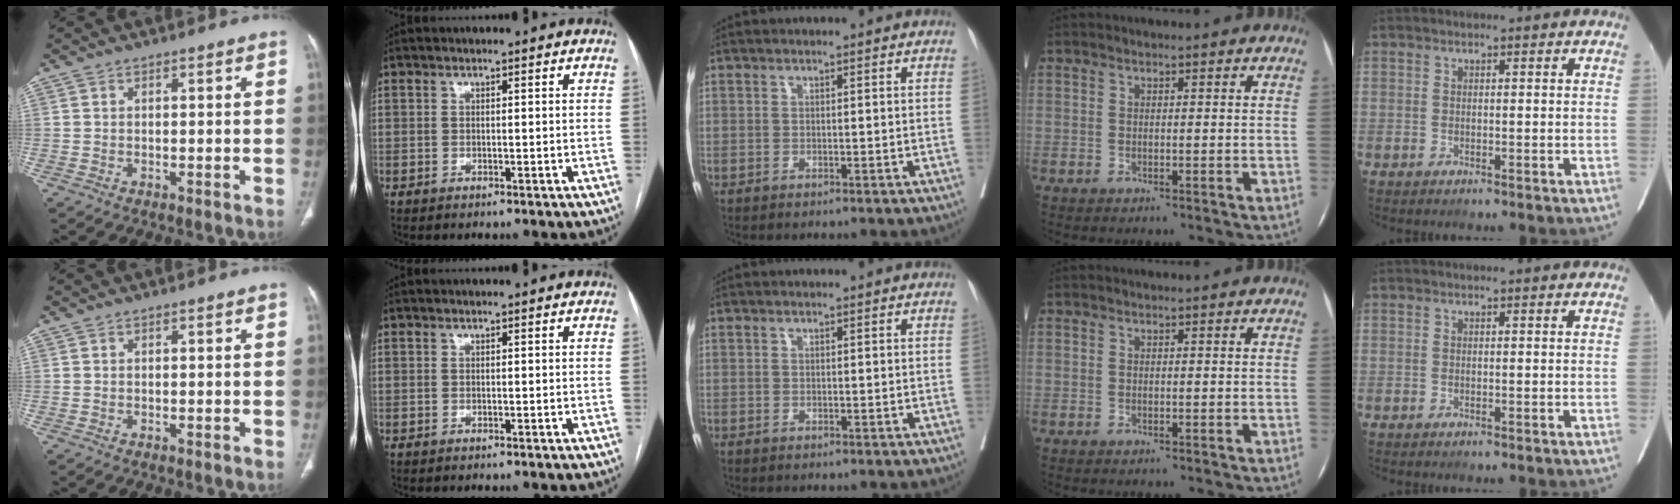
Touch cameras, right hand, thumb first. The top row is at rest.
{}